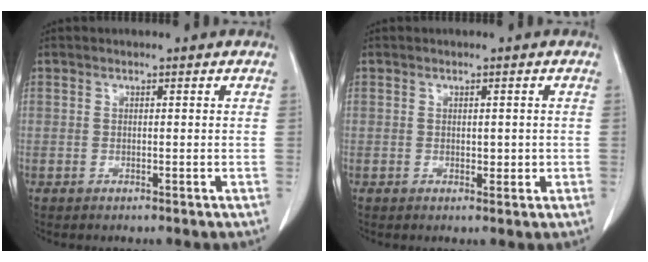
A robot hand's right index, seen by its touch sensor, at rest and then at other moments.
{"total": 1.8, "force": [0.0, 1.1, 1.4], "torque": [-0.014, 0.000, 0.006]}